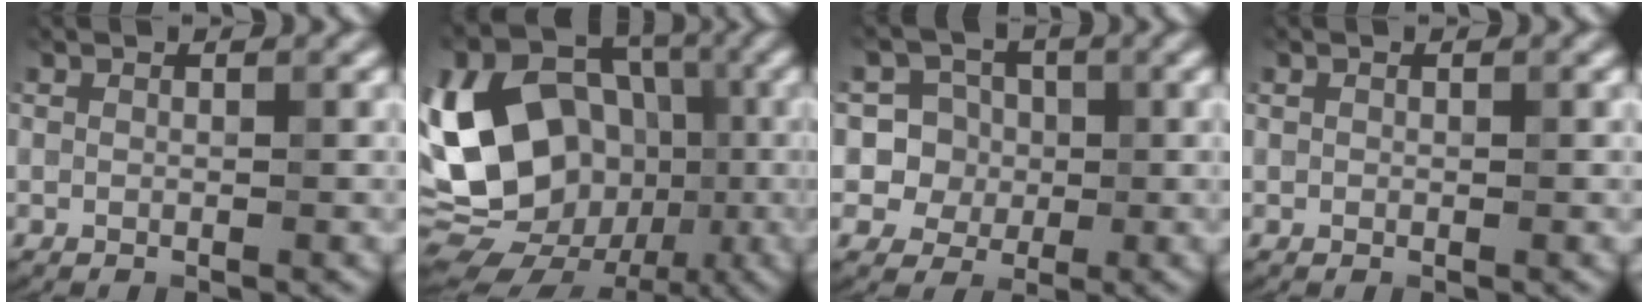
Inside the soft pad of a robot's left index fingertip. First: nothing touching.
{"total": 18.7, "force": [-1.4, 15.1, 11.0], "torque": [-0.219, 0.005, -0.038]}
{"total": 6.5, "force": [0.3, 6.3, 1.6], "torque": [-0.032, 0.024, 0.000]}
{"total": 0.0}